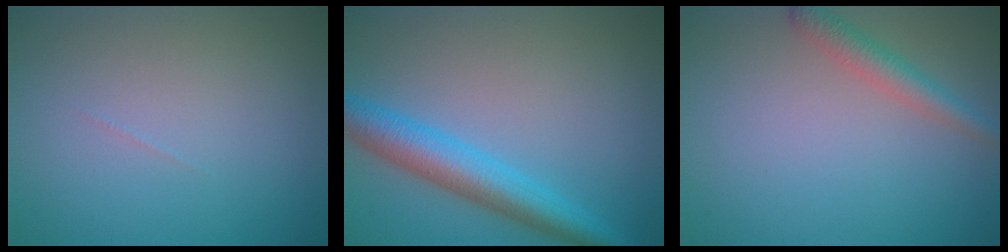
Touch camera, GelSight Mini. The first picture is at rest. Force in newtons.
{"total": 5.2, "press": 5.2, "slide": 0.2}
{"total": 2.4, "press": 2.4, "slide": 0.1}